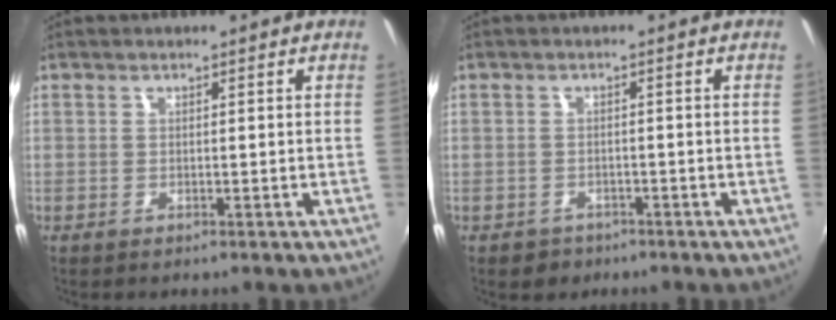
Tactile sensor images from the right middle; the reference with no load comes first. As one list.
[{"total": 2.9, "force": [-1.7, 2.3, 0.6], "torque": [-0.019, -0.002, -0.024]}]